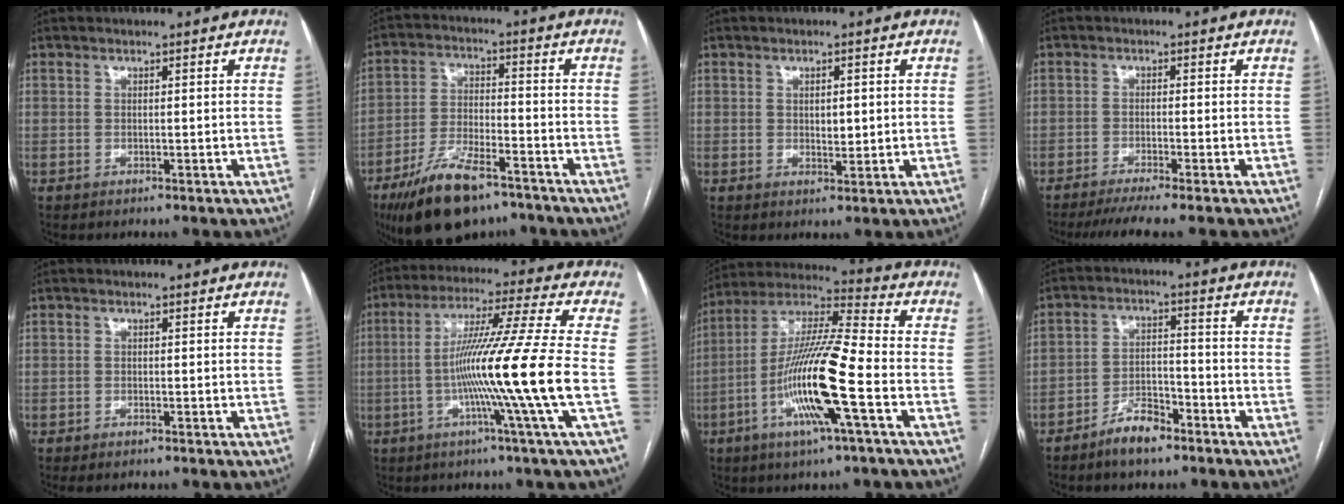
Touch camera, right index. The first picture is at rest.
{"total": 13.5, "force": [-9.4, 4.3, 8.7], "torque": [-0.167, -0.013, -0.163]}
{"total": 2.6, "force": [0.4, 1.2, 2.2], "torque": [-0.034, -0.003, 0.009]}
{"total": 6.3, "force": [-5.2, -1.0, 3.4], "torque": [-0.043, -0.016, -0.083]}
{"total": 1.0, "force": [-0.8, 0.3, 0.5], "torque": [-0.010, -0.002, -0.008]}
{"total": 15.6, "force": [-3.4, -3.5, 14.8], "torque": [-0.258, -0.016, -0.069]}
{"total": 16.7, "force": [-5.2, 0.5, 15.9], "torque": [-0.311, -0.004, -0.102]}
{"total": 6.4, "force": [-4.7, 2.3, 3.7], "torque": [-0.069, 0.007, -0.083]}